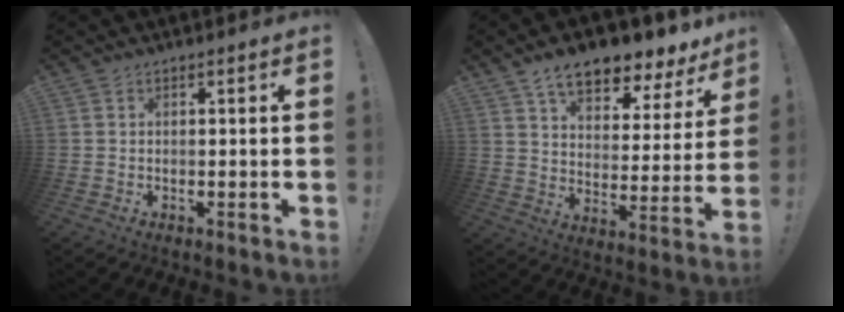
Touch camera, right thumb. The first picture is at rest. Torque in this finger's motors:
{"motor_torque": [0.85, 3.63, 0.46, 0.16, 0.08]}